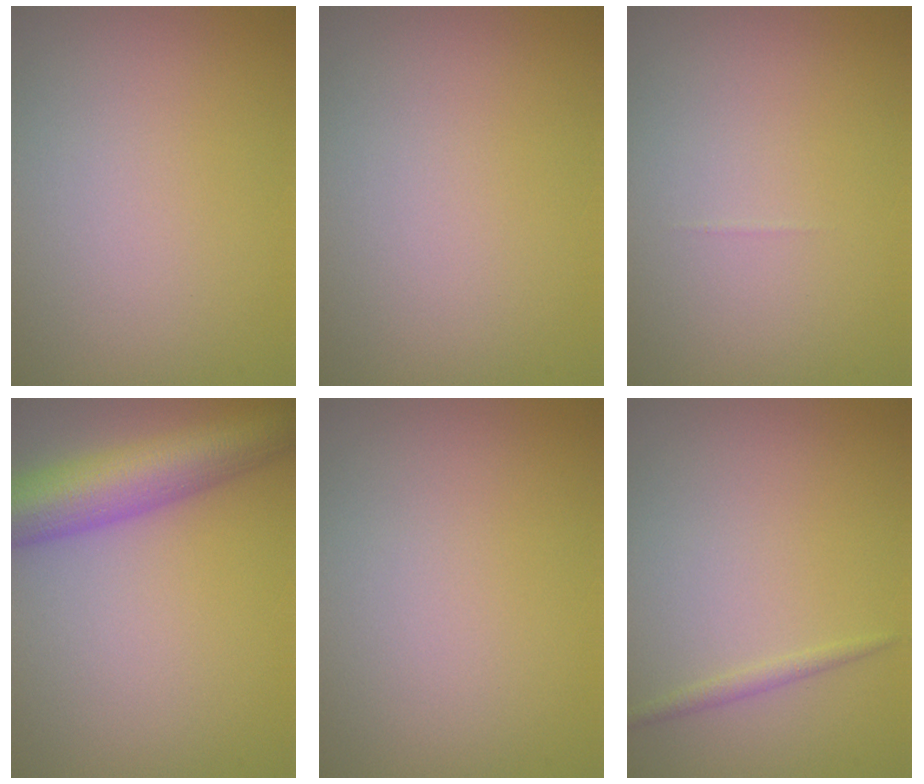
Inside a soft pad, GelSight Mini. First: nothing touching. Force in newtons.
{"total": 0.0}
{"total": 0.0}
{"total": 7.7, "press": 7.7, "slide": 0.3}
{"total": 0.0}
{"total": 0.9, "press": 0.9, "slide": 0.0}